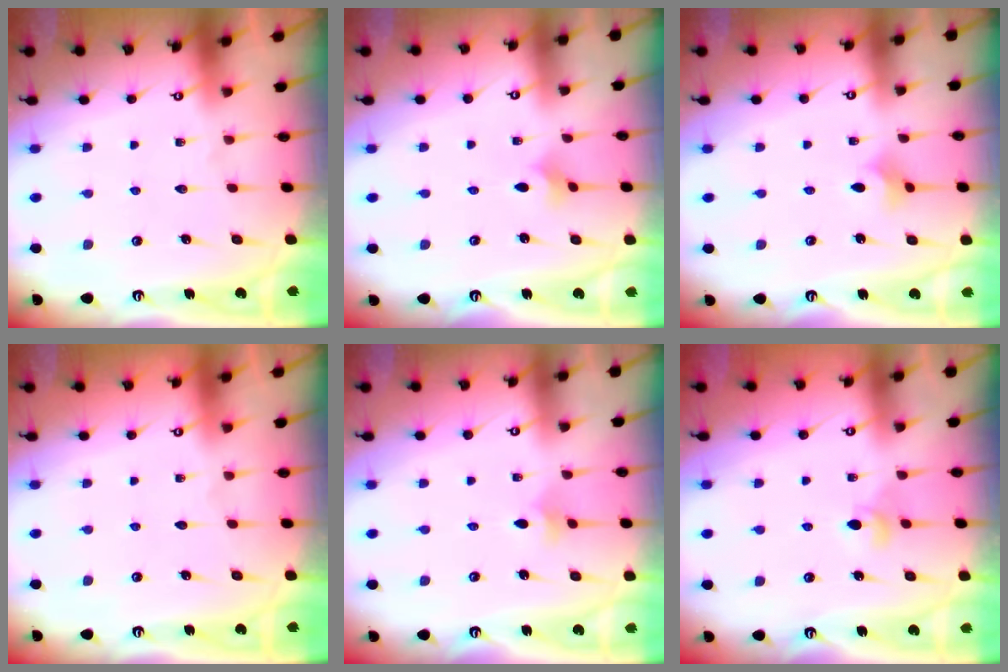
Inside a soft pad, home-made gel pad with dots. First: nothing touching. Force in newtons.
{"total": 2.0, "press": 2.0, "slide": 0.4}
{"total": 3.1, "press": 3.1, "slide": 0.7}
{"total": 0.0}
{"total": 3.4, "press": 3.3, "slide": 0.8}
{"total": 4.3, "press": 4.3, "slide": 0.7}